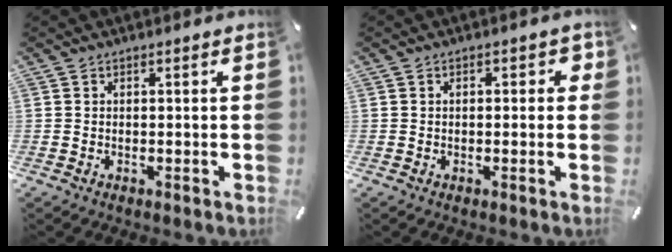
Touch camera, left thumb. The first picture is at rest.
{"total": 1.6, "force": [-0.2, 1.2, 1.1], "torque": [-0.012, 0.005, -0.007]}